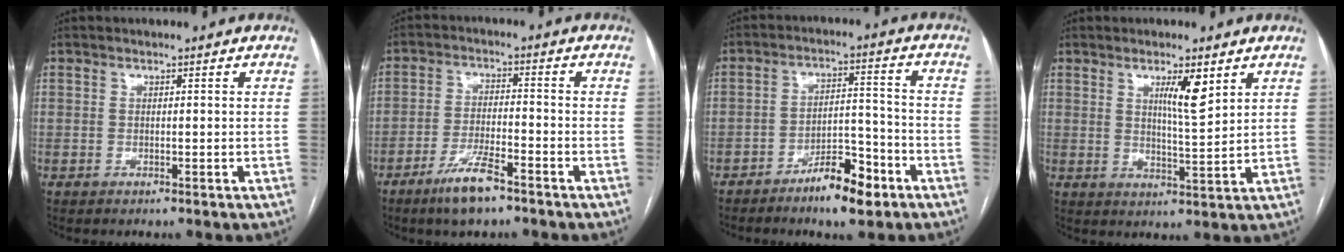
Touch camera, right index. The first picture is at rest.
{"total": 7.2, "force": [-5.0, 1.2, 5.0], "torque": [-0.100, -0.009, -0.090]}
{"total": 8.1, "force": [-5.4, 2.3, 5.6], "torque": [-0.089, 0.012, -0.085]}
{"total": 5.5, "force": [2.8, 0.3, 4.7], "torque": [-0.078, -0.007, 0.049]}